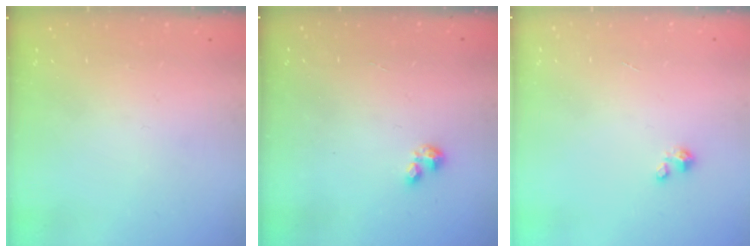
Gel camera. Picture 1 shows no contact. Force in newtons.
{"total": 0.7, "press": 0.6, "slide": 0.2}
{"total": 1.2, "press": 1.1, "slide": 0.1}